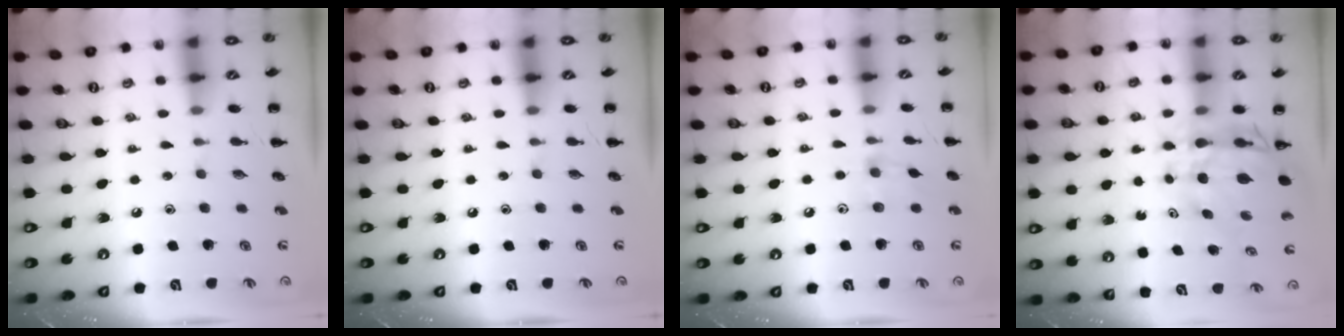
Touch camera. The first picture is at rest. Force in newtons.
{"total": 0.0}
{"total": 4.2, "press": 4.0, "slide": 1.1}
{"total": 8.2, "press": 7.7, "slide": 2.8}